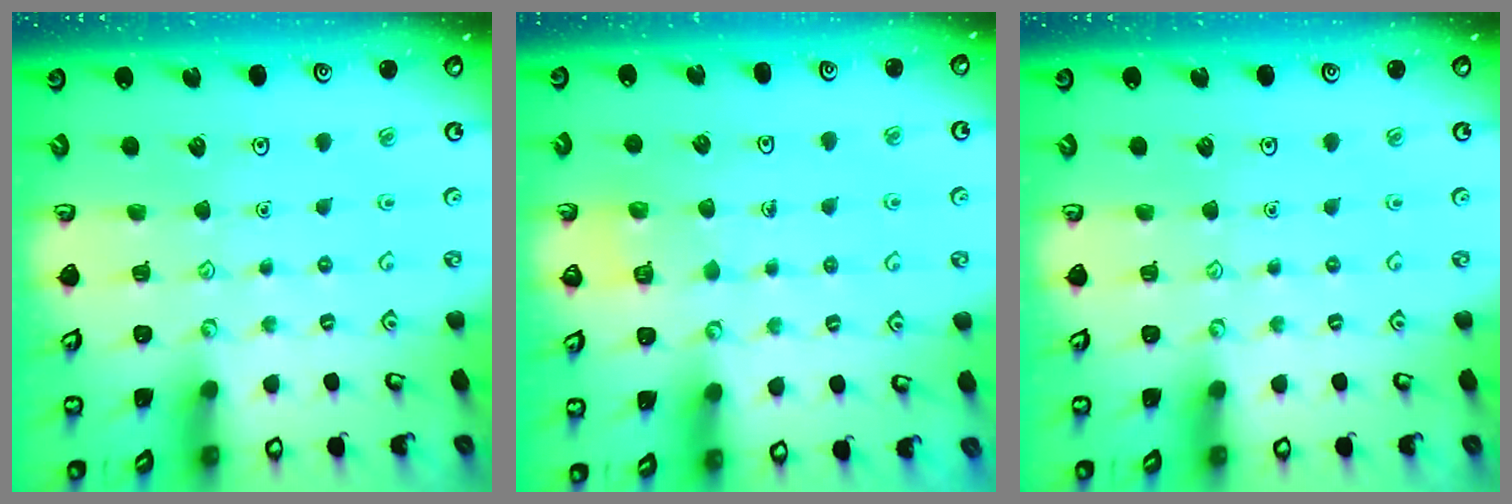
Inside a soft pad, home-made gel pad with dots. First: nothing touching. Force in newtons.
{"total": 2.5, "press": 2.5, "slide": 0.1}
{"total": 0.0}